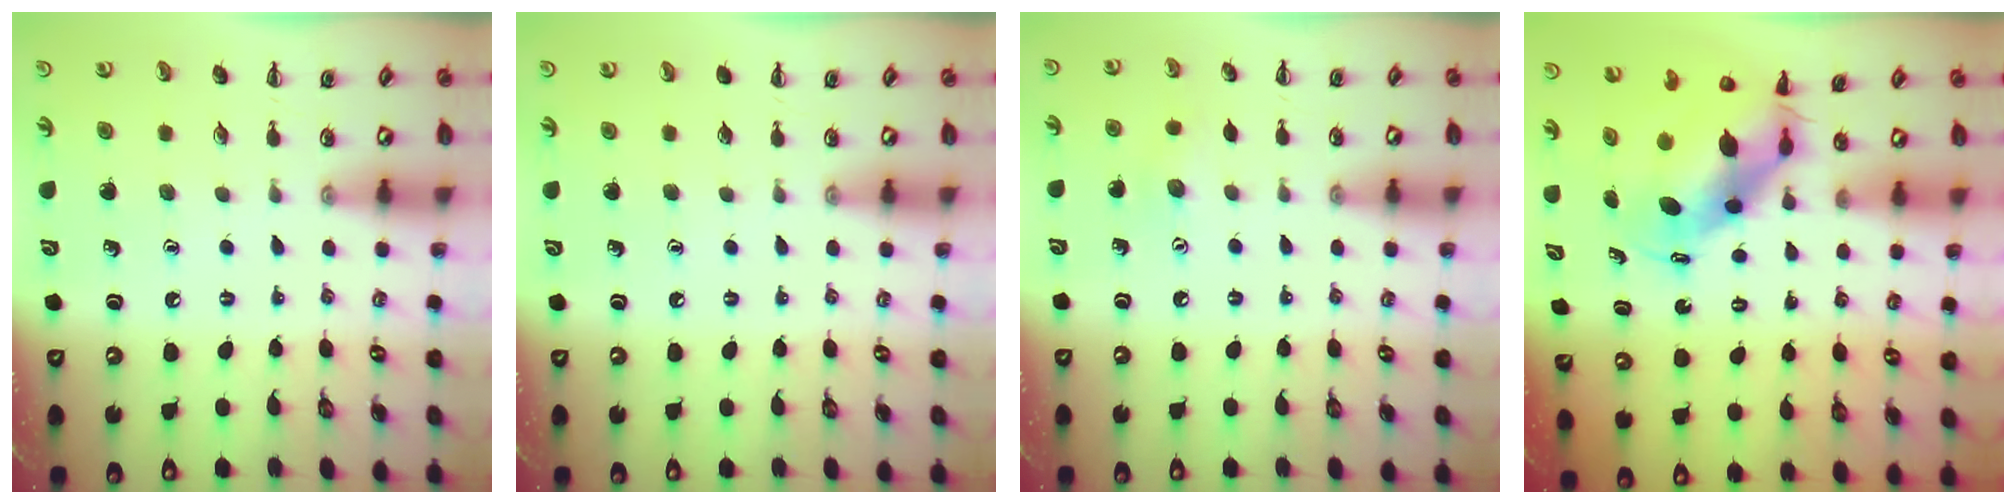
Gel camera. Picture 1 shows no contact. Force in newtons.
{"total": 0.0}
{"total": 5.8, "press": 5.7, "slide": 1.3}
{"total": 6.9, "press": 6.6, "slide": 1.9}